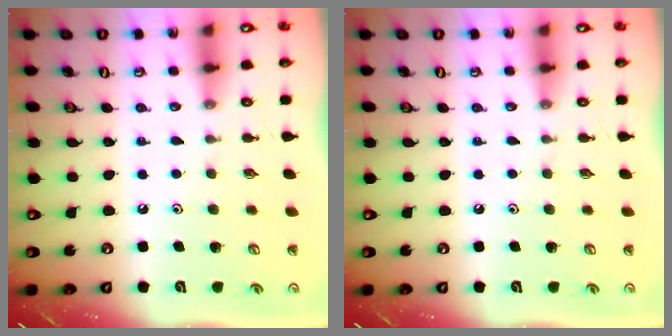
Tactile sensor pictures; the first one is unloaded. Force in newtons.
{"total": 0.0}